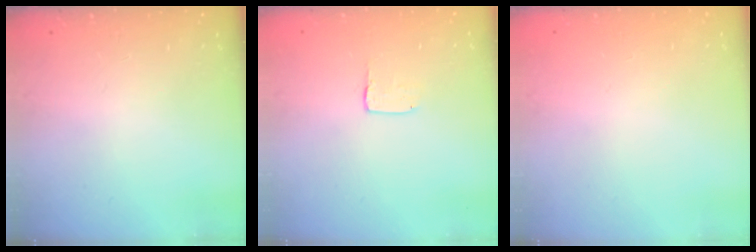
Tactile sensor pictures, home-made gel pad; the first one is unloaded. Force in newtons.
{"total": 2.0, "press": 2.0, "slide": 0.0}
{"total": 0.7, "press": 0.6, "slide": 0.3}